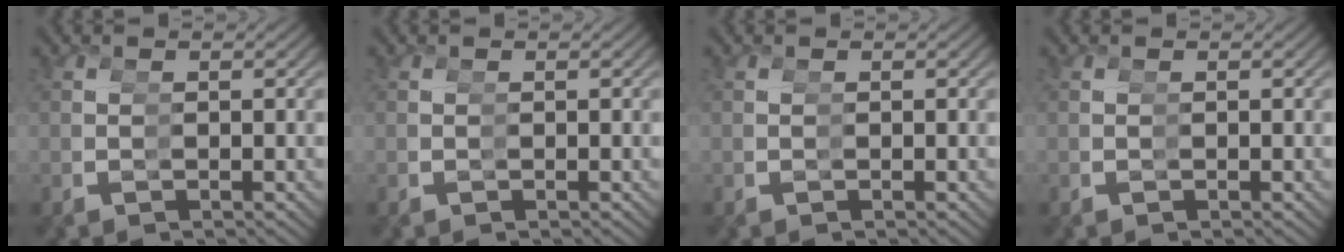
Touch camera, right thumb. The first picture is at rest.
{"total": 0.0}
{"total": 0.0}
{"total": 0.0}